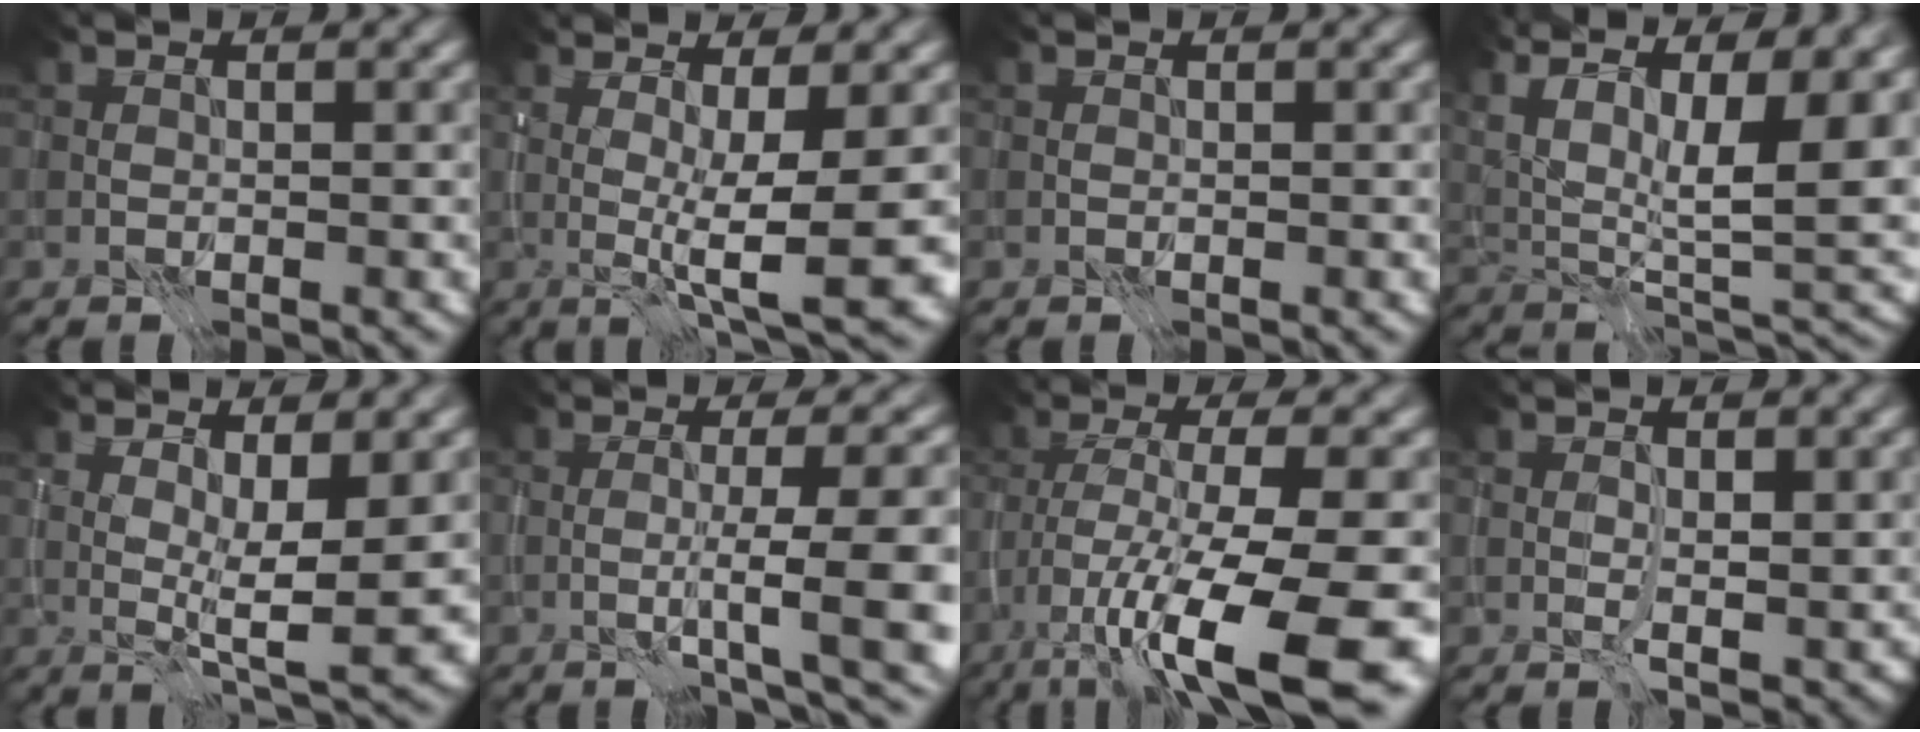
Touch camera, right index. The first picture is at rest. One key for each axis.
{"total": 8.2, "fx": -0.5, "fy": 1.5, "fz": 8.1, "tx": -0.120, "ty": -0.006, "tz": 0.003}
{"total": 0.0}
{"total": 18.2, "fx": 7.7, "fy": 8.5, "fz": 14.2, "tx": -0.253, "ty": 0.043, "tz": 0.145}
{"total": 6.5, "fx": 1.0, "fy": 1.2, "fz": 6.3, "tx": -0.099, "ty": -0.005, "tz": 0.027}
{"total": 9.8, "fx": -2.8, "fy": 2.0, "fz": 9.2, "tx": -0.104, "ty": 0.013, "tz": -0.035}
{"total": 13.9, "fx": -7.0, "fy": 2.9, "fz": 11.6, "tx": -0.188, "ty": -0.012, "tz": -0.105}
{"total": 1.6, "fx": 0.4, "fy": 0.3, "fz": 1.5, "tx": -0.026, "ty": -0.001, "tz": 0.015}